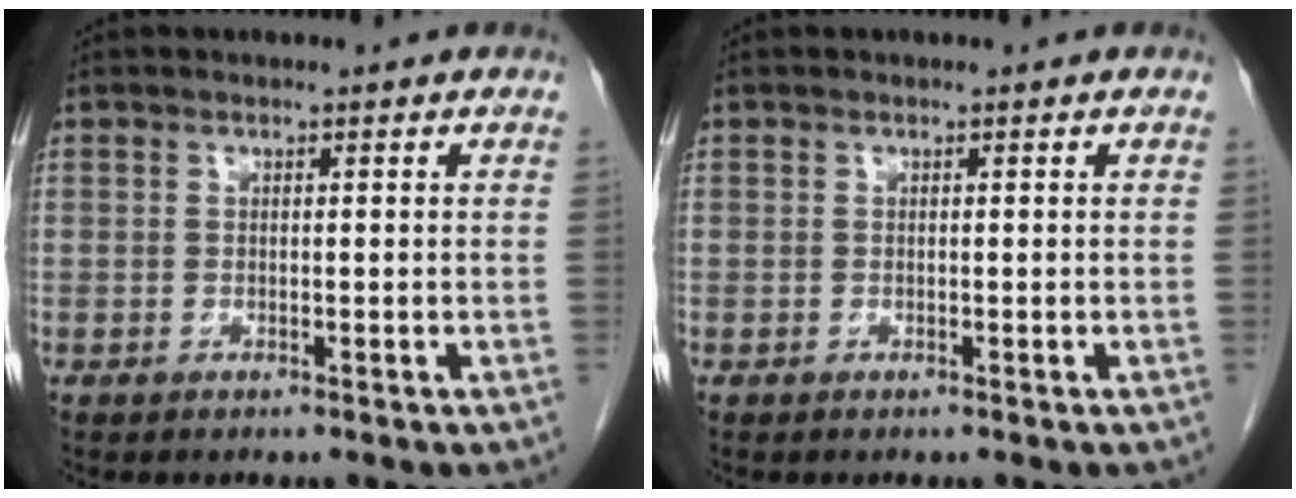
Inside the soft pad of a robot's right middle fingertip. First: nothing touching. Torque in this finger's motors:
{"motor_torque": [0.14, -0.02, 0.02, 0.01]}